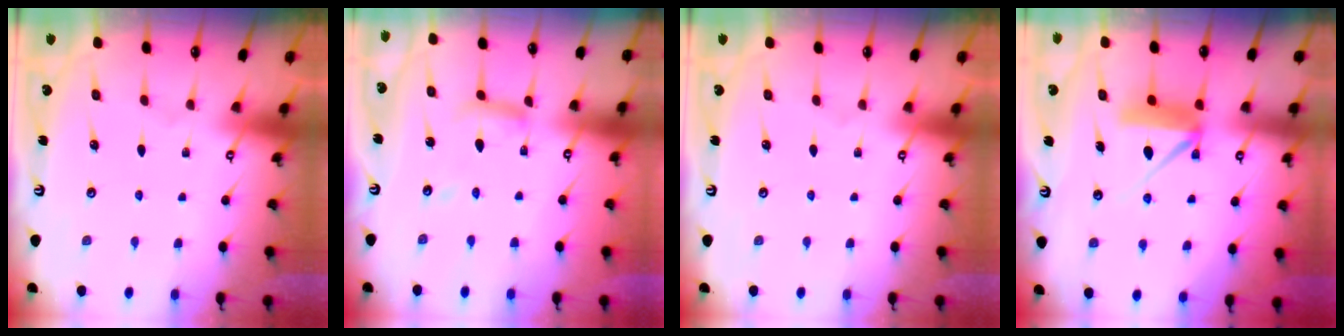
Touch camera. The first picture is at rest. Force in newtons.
{"total": 8.5, "press": 8.5, "slide": 0.6}
{"total": 0.0}
{"total": 10.1, "press": 10.1, "slide": 0.6}